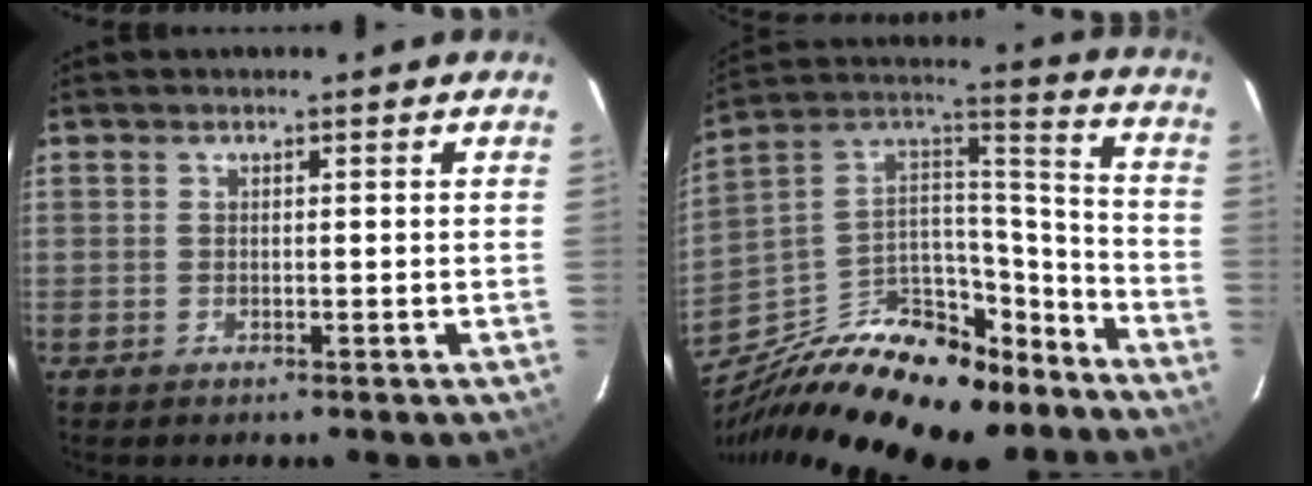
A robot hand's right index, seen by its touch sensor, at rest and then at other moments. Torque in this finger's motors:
{"motor_torque": [0.63, -1.17, 0.37, 0.00]}